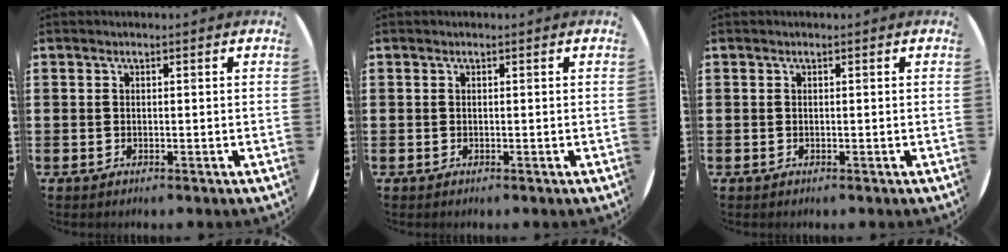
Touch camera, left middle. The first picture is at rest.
{"total": 0.0}
{"total": 0.0}